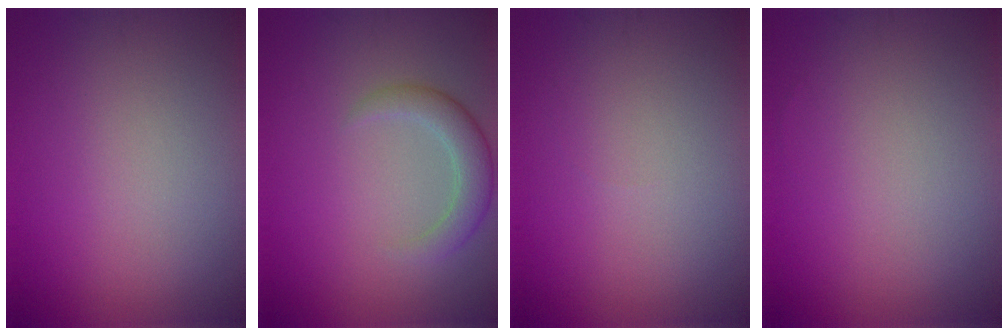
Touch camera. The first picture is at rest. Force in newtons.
{"total": 2.7, "press": 2.7, "slide": 0.2}
{"total": 0.0}
{"total": 0.0}